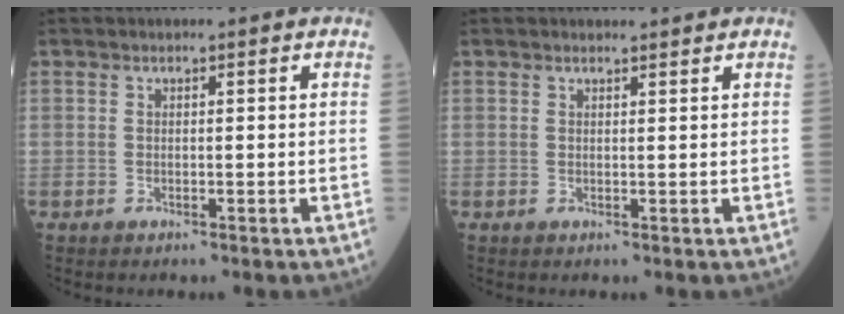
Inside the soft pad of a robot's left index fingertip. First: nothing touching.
{"total": 1.3, "force": [1.3, 0.0, 0.0], "torque": [-0.008, -0.001, 0.020]}